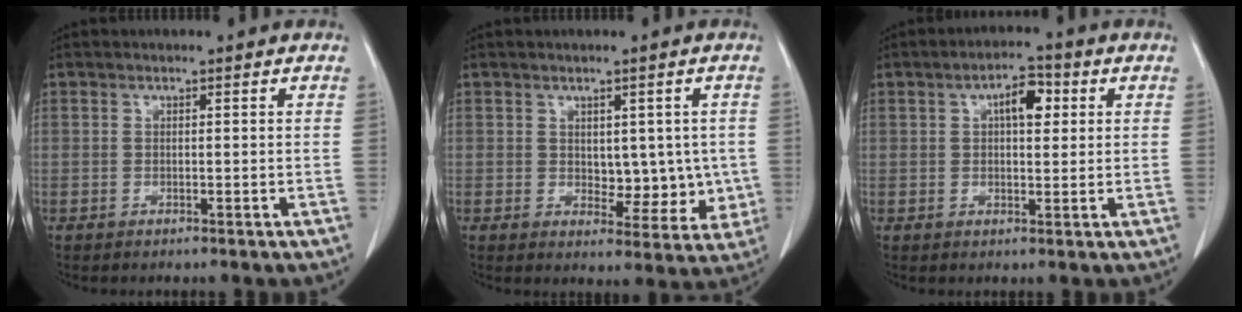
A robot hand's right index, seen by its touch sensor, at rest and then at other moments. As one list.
[{"total": 6.8, "force": [0.3, 4.3, 5.3], "torque": [-0.044, 0.002, 0.016]}, {"total": 5.3, "force": [1.6, 2.2, 4.5], "torque": [-0.069, 0.013, 0.024]}]